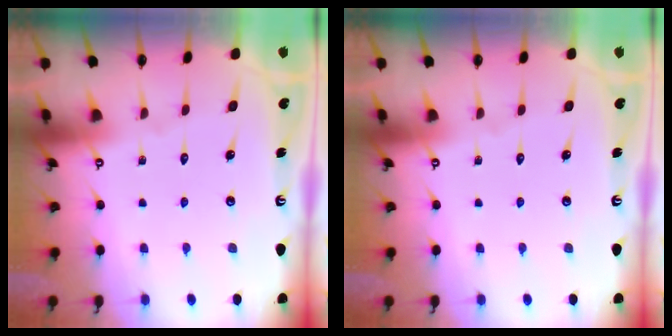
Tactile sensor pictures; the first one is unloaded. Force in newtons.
{"total": 0.0}